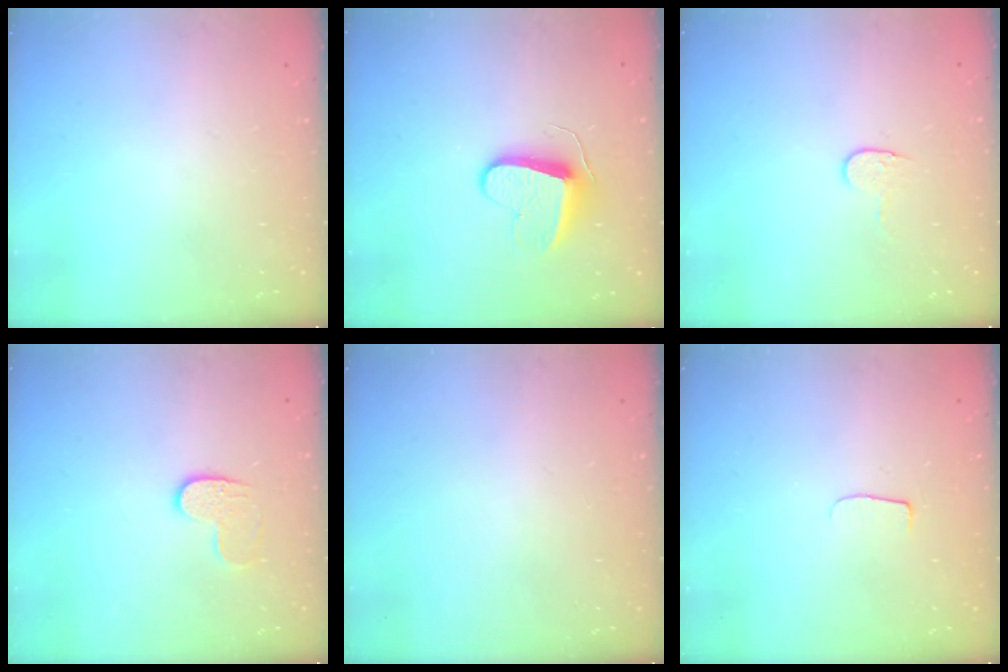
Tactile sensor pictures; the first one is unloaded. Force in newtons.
{"total": 9.1, "press": 9.1, "slide": 0.7}
{"total": 4.1, "press": 4.1, "slide": 0.4}
{"total": 6.2, "press": 6.2, "slide": 0.3}
{"total": 0.6, "press": 0.6, "slide": 0.2}
{"total": 5.3, "press": 5.3, "slide": 0.5}